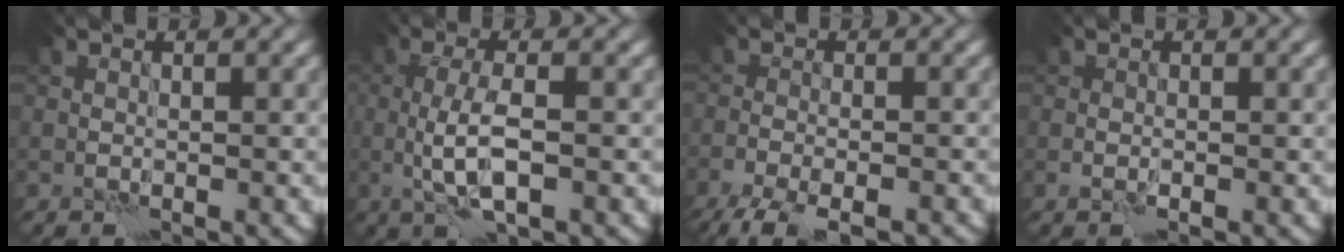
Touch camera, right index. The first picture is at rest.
{"total": 4.3, "force": [-0.6, 1.2, 4.1], "torque": [-0.082, 0.002, -0.015]}
{"total": 5.6, "force": [-4.5, 1.2, 3.1], "torque": [-0.055, -0.023, -0.077]}
{"total": 0.6, "force": [0.0, 0.3, 0.6], "torque": [-0.013, -0.002, -0.001]}